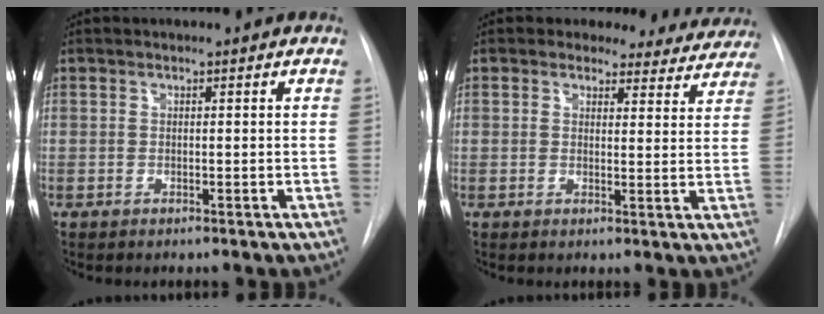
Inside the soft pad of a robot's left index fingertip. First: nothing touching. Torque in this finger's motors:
{"motor_torque": [0.80, -0.81, 0.05, -0.01]}